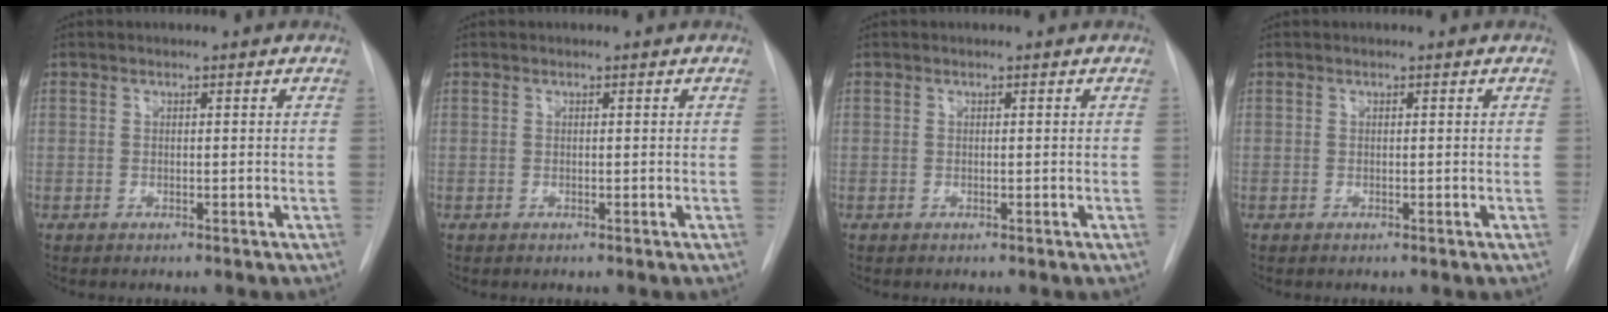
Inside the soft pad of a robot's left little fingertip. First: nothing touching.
{"total": 0.0}
{"total": 0.0}
{"total": 0.0}